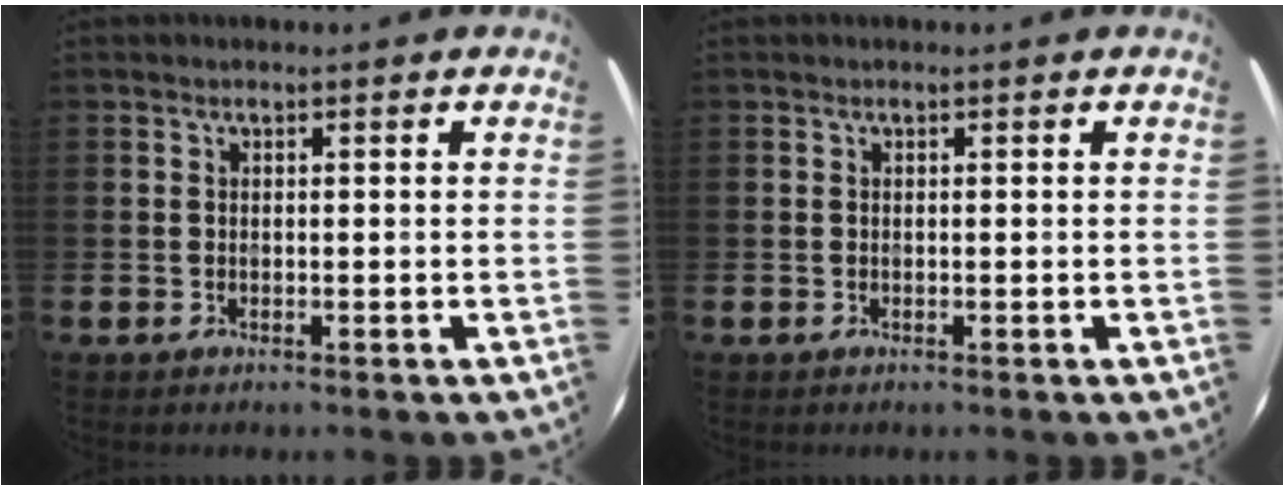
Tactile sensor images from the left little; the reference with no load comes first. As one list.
[{"total": 0.0}]